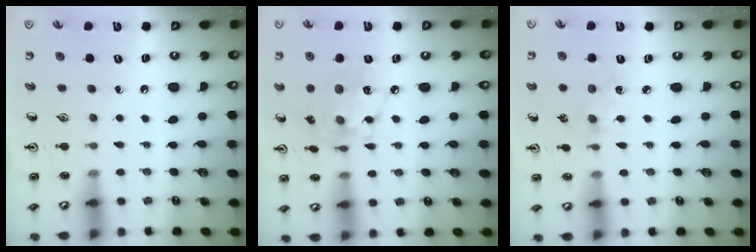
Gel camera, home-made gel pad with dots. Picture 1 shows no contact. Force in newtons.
{"total": 12.0, "press": 11.9, "slide": 0.8}
{"total": 2.9, "press": 2.8, "slide": 0.5}